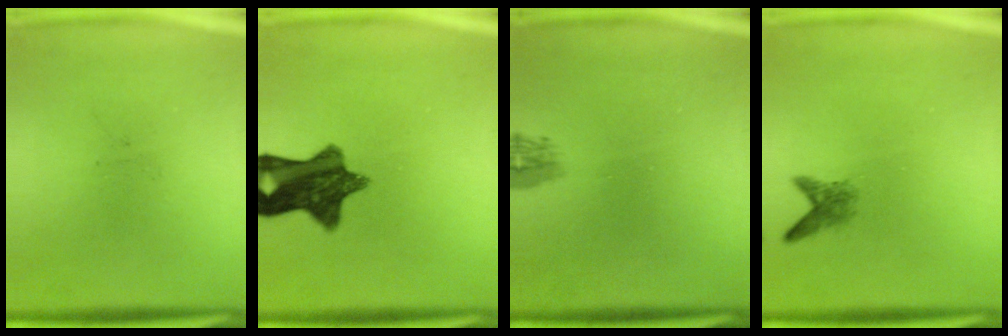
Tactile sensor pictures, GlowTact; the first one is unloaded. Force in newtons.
{"total": 10.7}
{"total": 1.3}
{"total": 2.1}